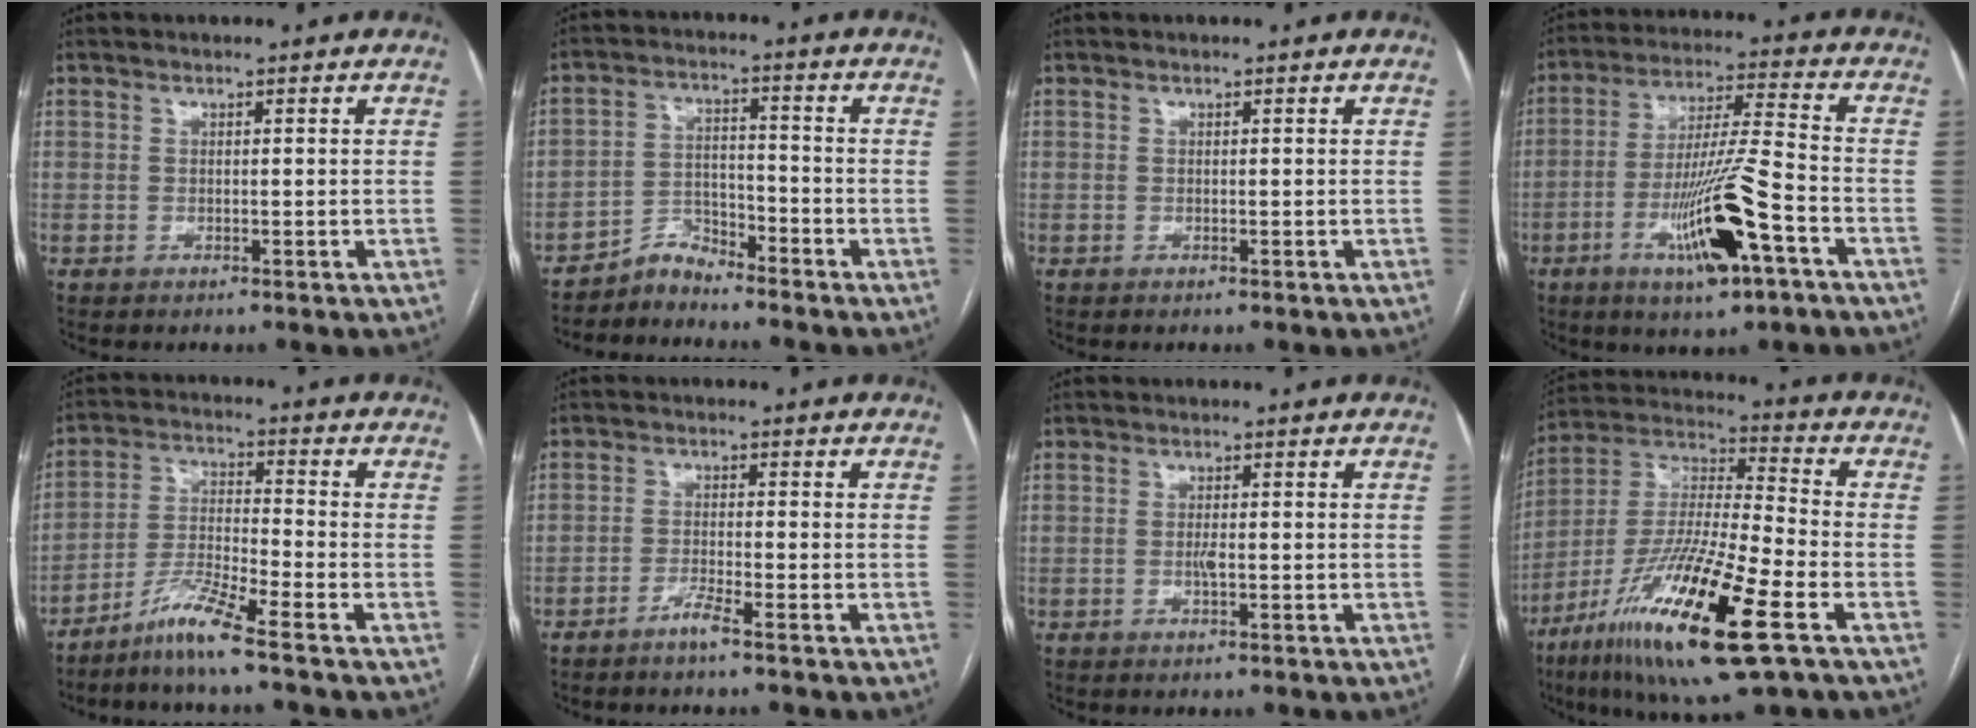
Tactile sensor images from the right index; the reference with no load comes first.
{"total": 4.3, "force": [-4.1, 1.2, -0.4], "torque": [0.013, 0.005, -0.074]}
{"total": 0.0}
{"total": 14.1, "force": [-6.0, 0.8, 12.7], "torque": [-0.242, -0.010, -0.101]}
{"total": 7.2, "force": [-5.7, -0.9, 4.4], "torque": [-0.092, -0.022, -0.116]}
{"total": 2.5, "force": [-2.0, -0.5, 1.5], "torque": [-0.037, -0.003, -0.041]}
{"total": 1.2, "force": [-0.2, 0.1, 1.1], "torque": [-0.023, -0.001, -0.004]}
{"total": 21.9, "force": [-10.4, 2.1, 19.1], "torque": [-0.385, -0.045, -0.189]}